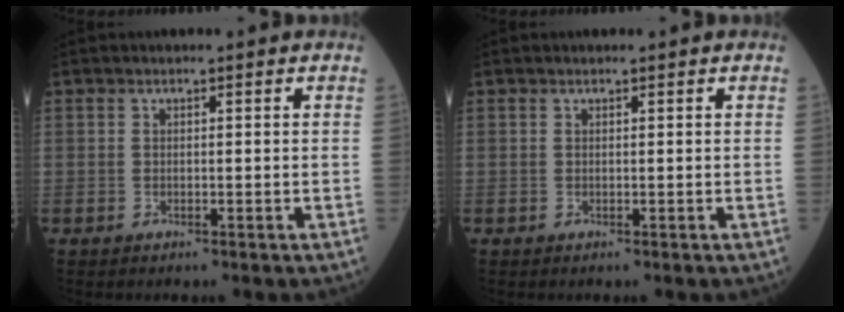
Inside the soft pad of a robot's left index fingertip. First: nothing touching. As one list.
[{"total": 0.0}]